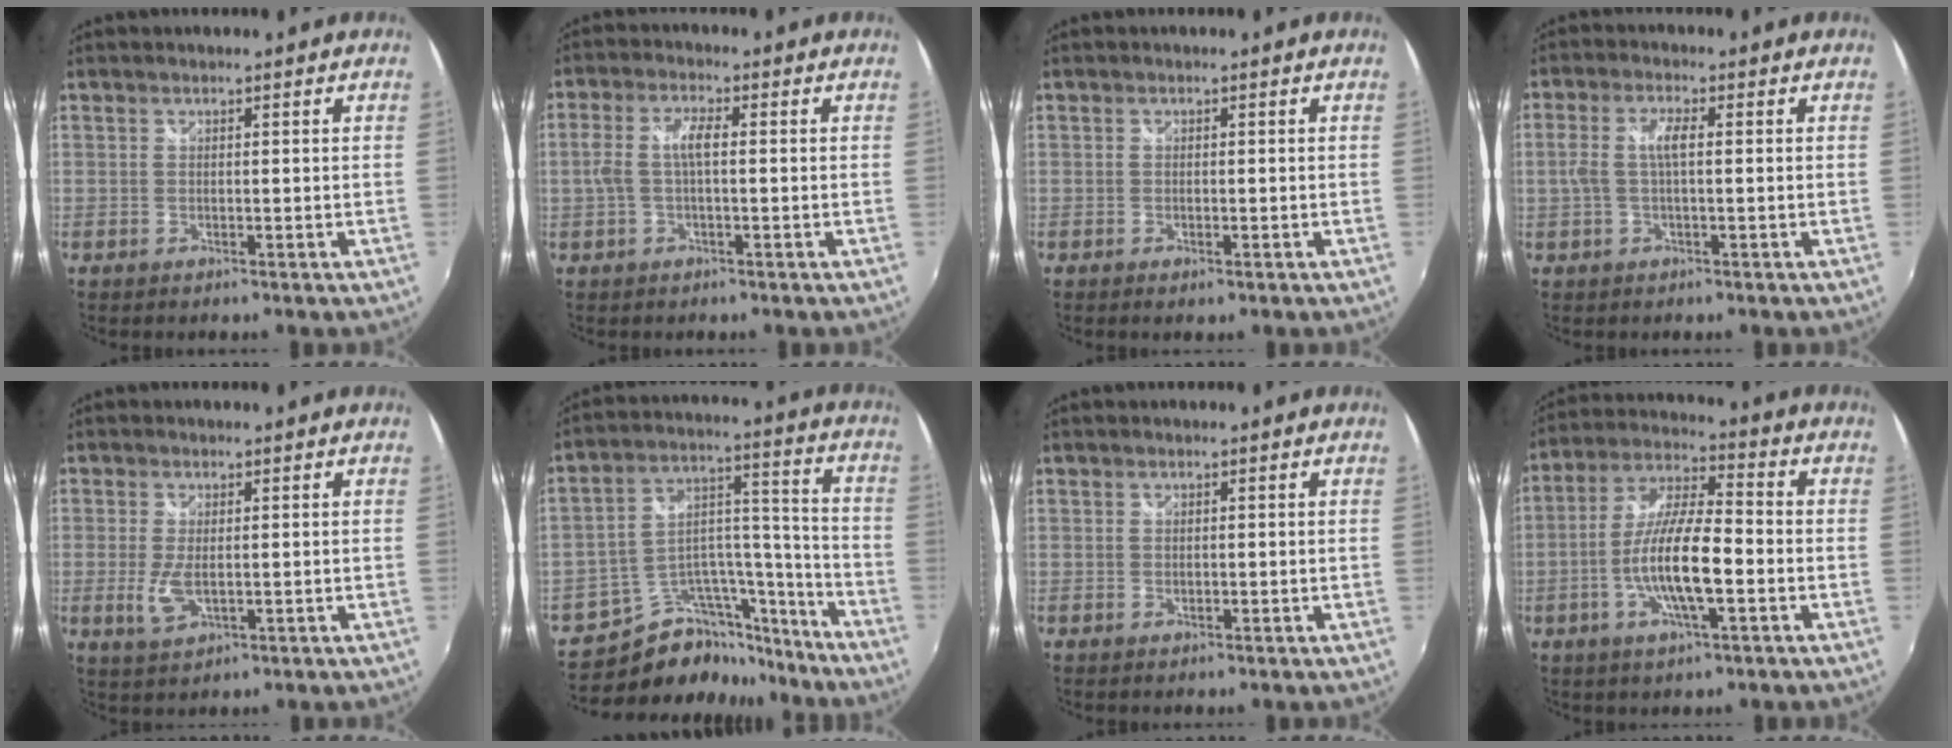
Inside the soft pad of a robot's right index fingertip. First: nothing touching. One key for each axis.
{"total": 5.1, "fx": -0.2, "fy": 1.3, "fz": 4.9, "tx": -0.099, "ty": 0.008, "tz": -0.001}
{"total": 1.0, "fx": -0.5, "fy": 0.5, "fz": 0.7, "tx": -0.013, "ty": -0.003, "tz": -0.009}
{"total": 4.6, "fx": 0.0, "fy": 1.1, "fz": 4.5, "tx": -0.089, "ty": 0.005, "tz": 0.003}
{"total": 4.7, "fx": -0.6, "fy": 2.1, "fz": 4.1, "tx": -0.090, "ty": -0.011, "tz": -0.010}
{"total": 18.6, "fx": -15.2, "fy": 9.3, "fz": 5.5, "tx": -0.097, "ty": 0.078, "tz": -0.221}
{"total": 0.5, "fx": 0.0, "fy": 0.4, "fz": 0.3, "tx": -0.006, "ty": -0.002, "tz": 0.001}
{"total": 12.8, "fx": -3.8, "fy": 3.0, "fz": 11.9, "tx": -0.241, "ty": -0.002, "tz": -0.071}